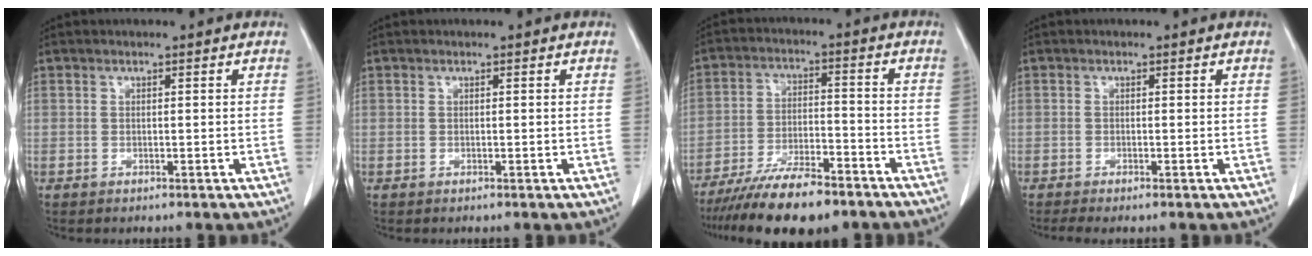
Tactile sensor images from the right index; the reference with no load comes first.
{"total": 0.0}
{"total": 12.9, "force": [-10.4, 3.1, 7.1], "torque": [-0.118, -0.010, -0.172]}
{"total": 1.7, "force": [-1.3, -0.1, 1.0], "torque": [-0.019, -0.004, -0.022]}